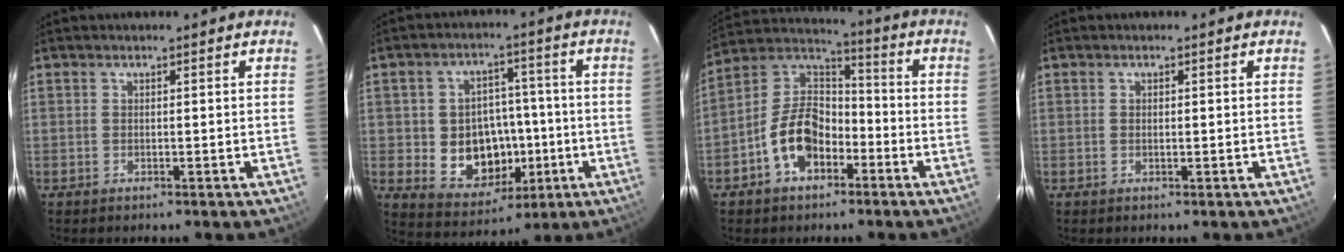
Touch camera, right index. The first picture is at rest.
{"total": 12.1, "force": [-2.2, 10.0, 6.5], "torque": [-0.140, 0.011, -0.013]}
{"total": 12.1, "force": [-5.4, 7.6, 7.7], "torque": [-0.156, 0.030, -0.092]}
{"total": 0.5, "force": [0.1, 0.2, 0.4], "torque": [-0.009, 0.002, 0.002]}